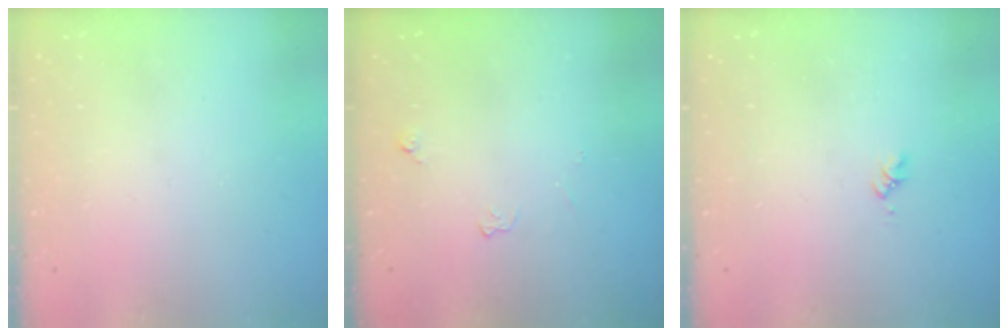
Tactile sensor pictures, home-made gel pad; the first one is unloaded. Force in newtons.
{"total": 3.7, "press": 3.6, "slide": 0.9}
{"total": 1.7, "press": 1.7, "slide": 0.3}